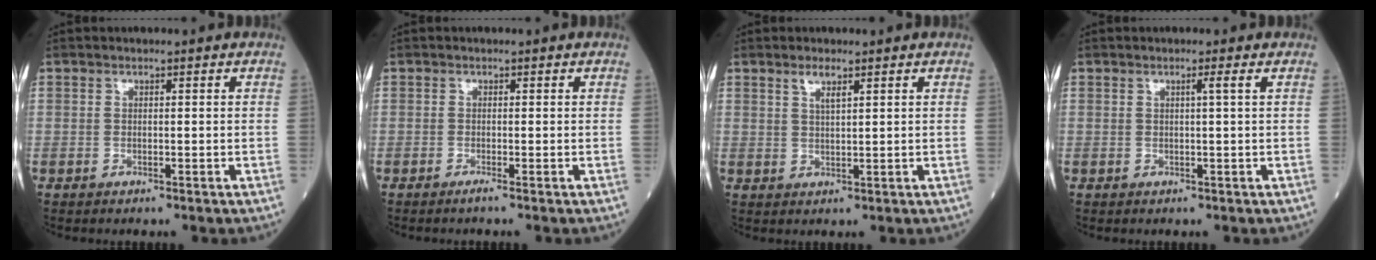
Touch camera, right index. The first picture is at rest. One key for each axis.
{"total": 0.6, "fx": -0.4, "fy": -0.2, "fz": 0.4, "tx": -0.004, "ty": 0.000, "tz": -0.011}
{"total": 2.2, "fx": 1.4, "fy": 0.2, "fz": 1.7, "tx": -0.037, "ty": 0.002, "tz": 0.029}
{"total": 1.0, "fx": 0.3, "fy": -0.5, "fz": 0.8, "tx": -0.019, "ty": -0.003, "tz": 0.008}